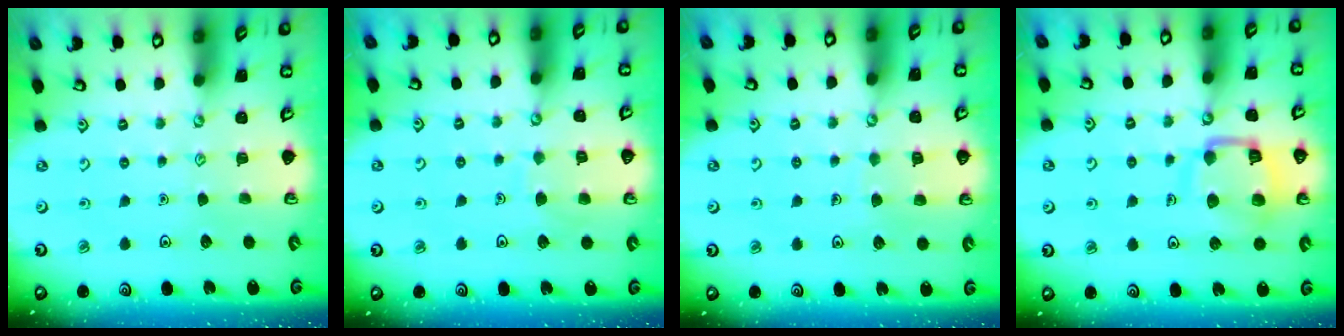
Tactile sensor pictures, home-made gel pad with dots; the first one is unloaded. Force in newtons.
{"total": 6.0, "press": 6.0, "slide": 0.5}
{"total": 6.4, "press": 6.3, "slide": 0.6}
{"total": 12.5, "press": 12.5, "slide": 1.3}